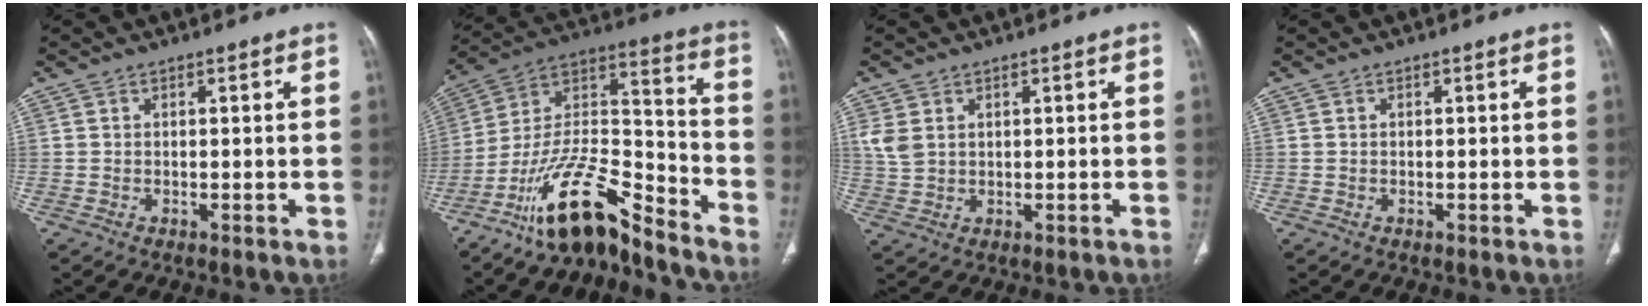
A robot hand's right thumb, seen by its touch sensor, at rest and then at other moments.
{"total": 17.2, "force": [-13.1, 5.4, 9.6], "torque": [-0.157, 0.106, -0.239]}
{"total": 3.8, "force": [1.2, 2.7, 2.4], "torque": [-0.054, 0.003, 0.031]}
{"total": 0.0}